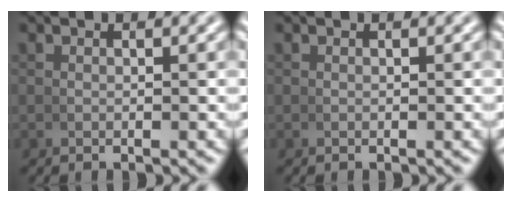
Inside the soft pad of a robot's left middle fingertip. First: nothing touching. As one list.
[{"total": 0.0}]